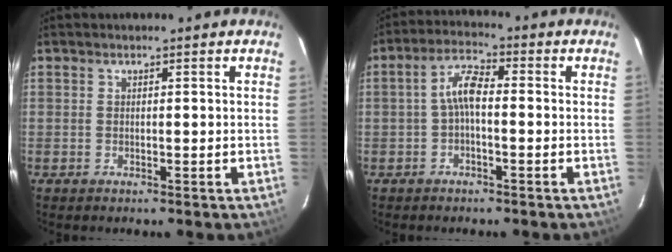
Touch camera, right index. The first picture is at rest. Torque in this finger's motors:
{"motor_torque": [0.66, -0.40, 0.52, 0.13]}